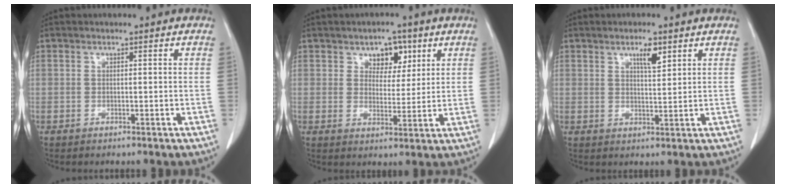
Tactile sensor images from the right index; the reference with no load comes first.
{"total": 5.4, "force": [2.8, 3.4, 3.1], "torque": [-0.037, 0.007, 0.044]}
{"total": 3.9, "force": [2.3, 1.4, 2.9], "torque": [-0.048, -0.002, 0.038]}